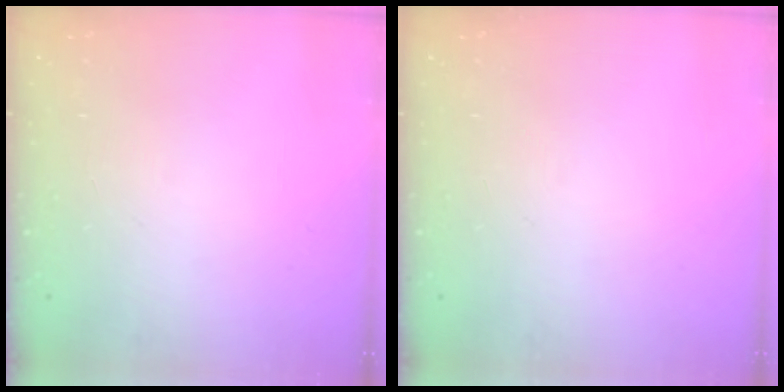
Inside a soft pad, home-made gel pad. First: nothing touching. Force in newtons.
{"total": 0.0}